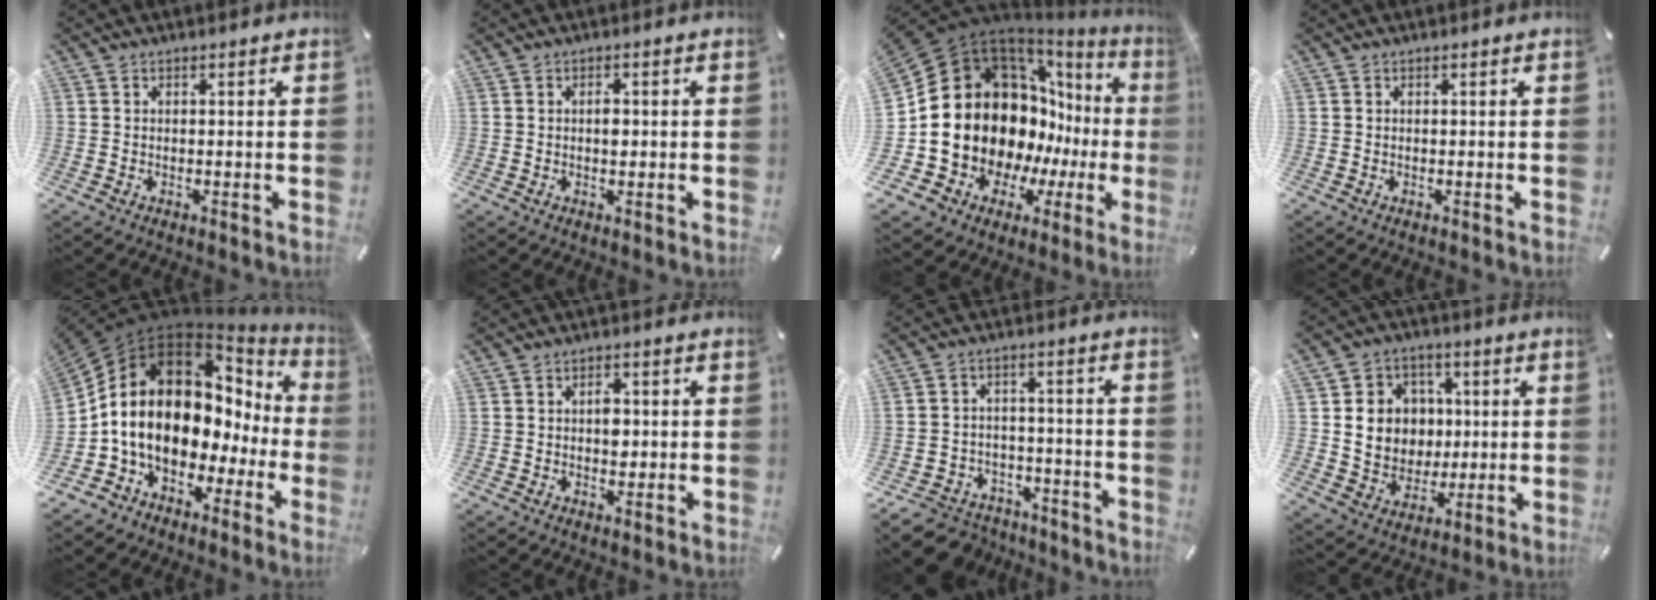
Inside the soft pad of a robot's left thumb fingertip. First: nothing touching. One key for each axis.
{"total": 2.0, "fx": 0.0, "fy": 1.2, "fz": 1.5, "tx": -0.022, "ty": 0.000, "tz": -0.004}
{"total": 21.7, "fx": -0.1, "fy": 17.8, "fz": 12.4, "tx": -0.207, "ty": -0.073, "tz": 0.049}
{"total": 0.0}
{"total": 15.4, "fx": 0.7, "fy": 12.1, "fz": 9.5, "tx": -0.189, "ty": -0.035, "tz": 0.010}
{"total": 3.5, "fx": 0.2, "fy": 2.4, "fz": 2.5, "tx": -0.018, "ty": -0.007, "tz": -0.006}
{"total": 6.7, "fx": -4.4, "fy": 4.8, "fz": 1.7, "tx": -0.033, "ty": 0.026, "tz": -0.081}
{"total": 11.6, "fx": 0.9, "fy": 11.0, "fz": 3.8, "tx": -0.063, "ty": 0.008, "tz": 0.031}